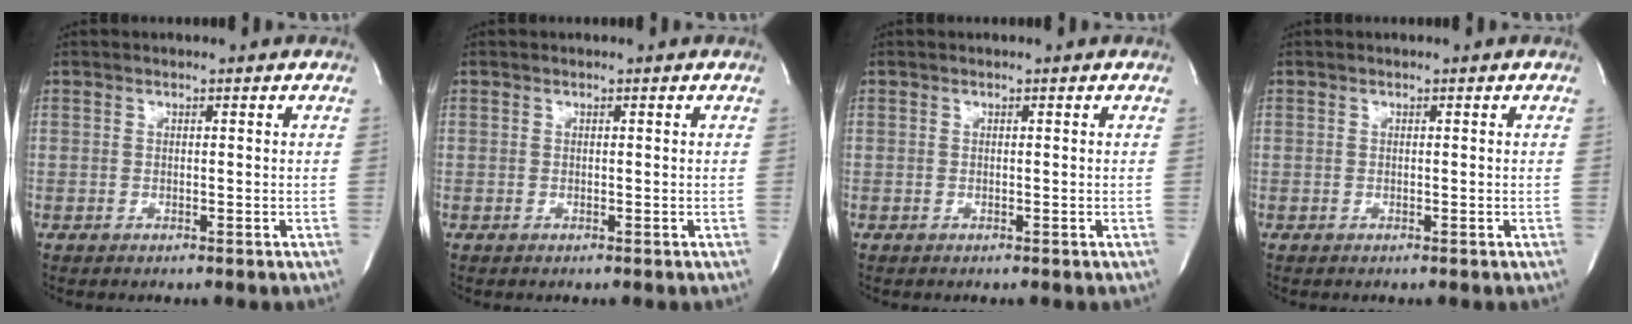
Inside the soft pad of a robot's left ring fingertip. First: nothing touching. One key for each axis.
{"total": 0.0}
{"total": 0.0}
{"total": 0.0}